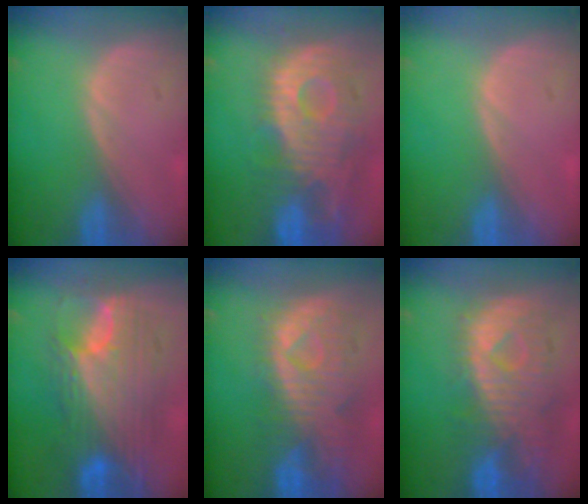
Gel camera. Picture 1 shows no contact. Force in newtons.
{"total": 12.4, "press": 10.9, "slide": 5.9}
{"total": 0.0}
{"total": 11.8, "press": 11.7, "slide": 1.1}
{"total": 10.9, "press": 9.6, "slide": 5.2}
{"total": 11.1, "press": 9.8, "slide": 5.2}